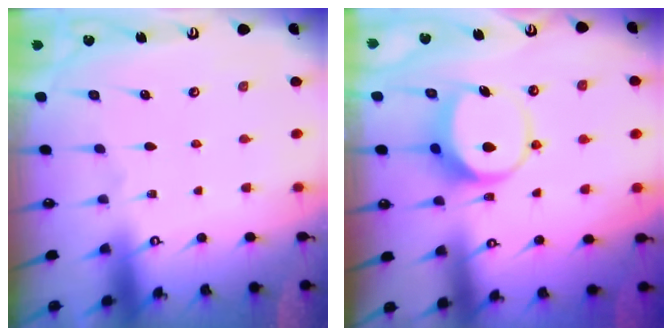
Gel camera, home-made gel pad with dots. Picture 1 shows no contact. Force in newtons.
{"total": 8.7, "press": 8.6, "slide": 0.8}